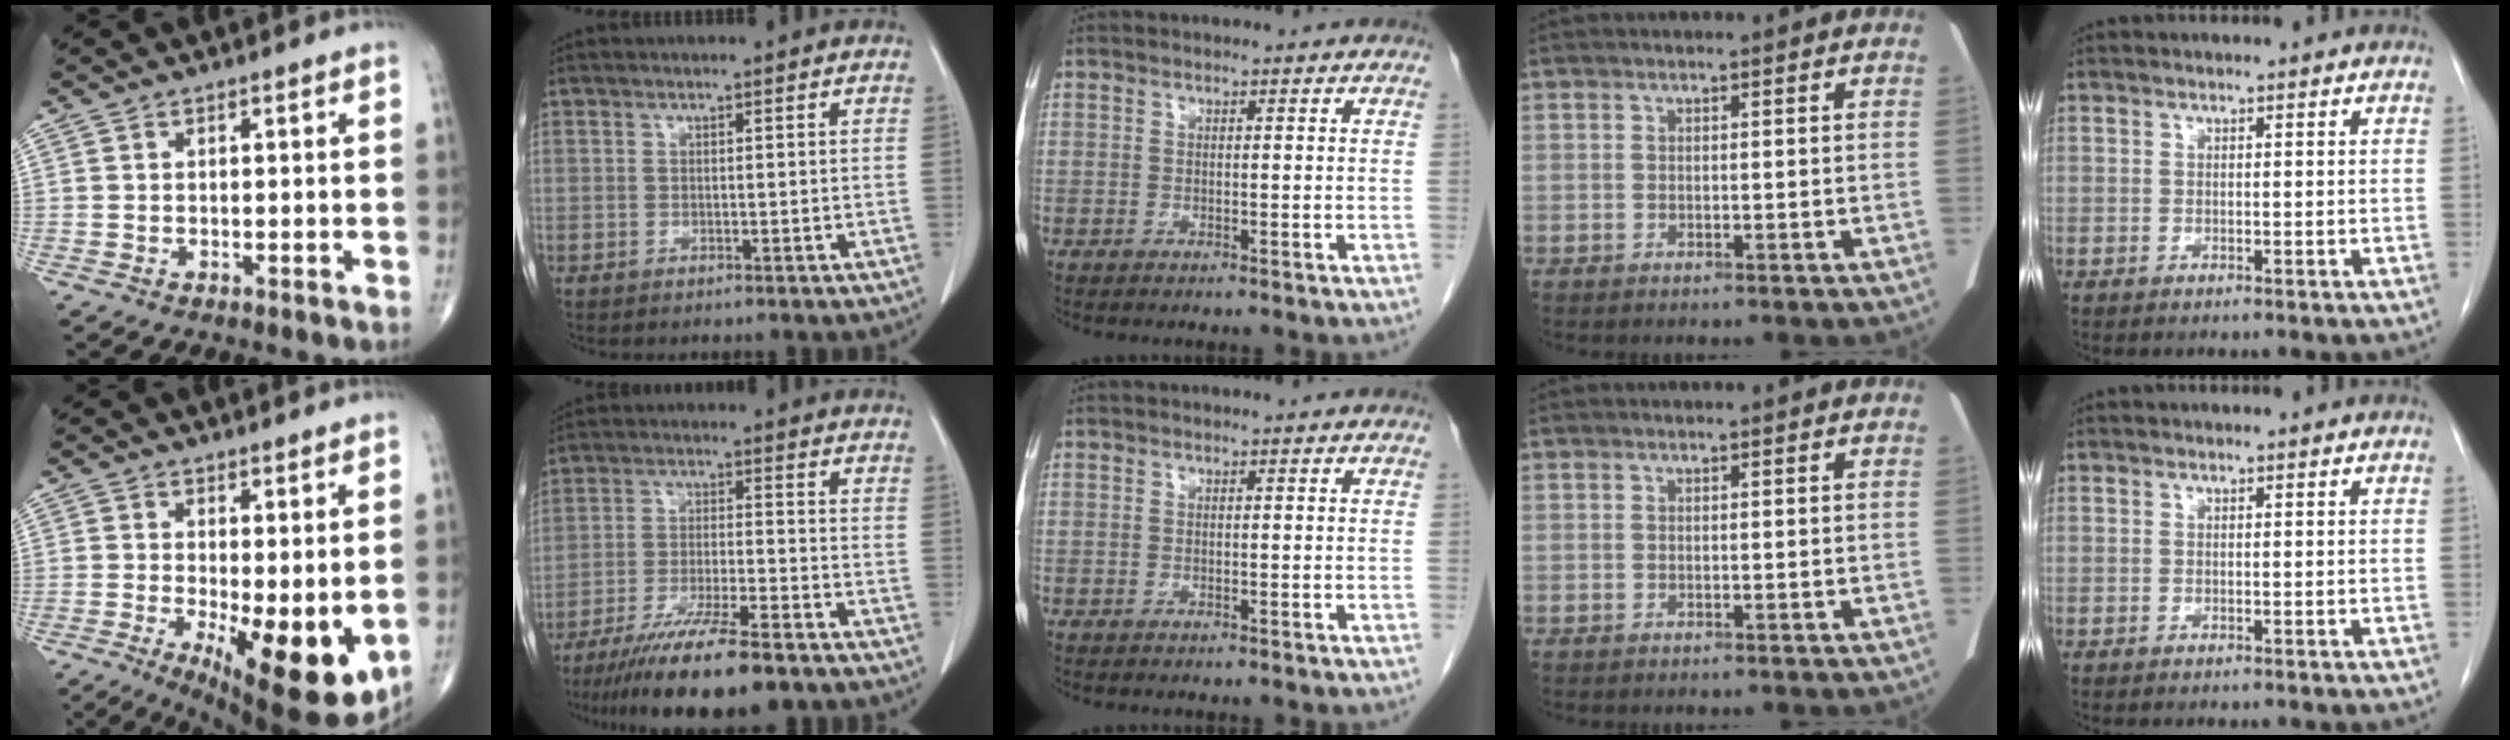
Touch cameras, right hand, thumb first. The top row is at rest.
{"thumb": {"total": 14.1, "force": [-2.8, 5.0, 12.9], "torque": [-0.184, -0.031, -0.025]}, "index": {"total": 15.7, "force": [-12.2, 1.9, 9.8], "torque": [-0.159, -0.035, -0.199]}}